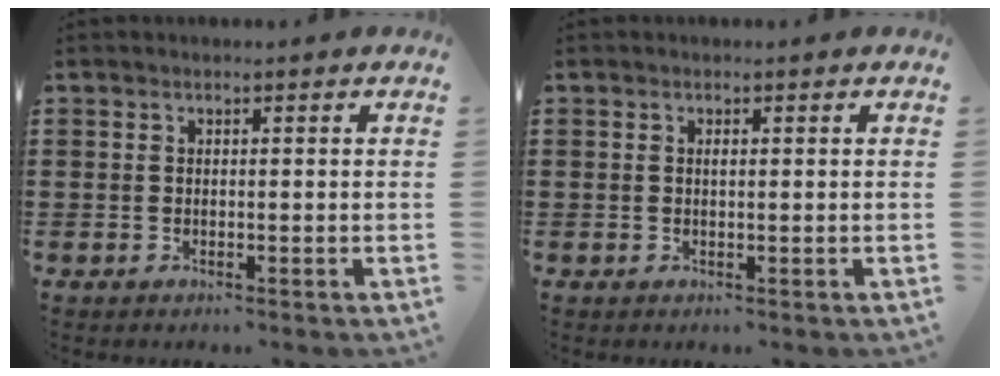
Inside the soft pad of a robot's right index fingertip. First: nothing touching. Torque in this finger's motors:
{"motor_torque": [0.17, 0.10, 0.00, 0.04]}